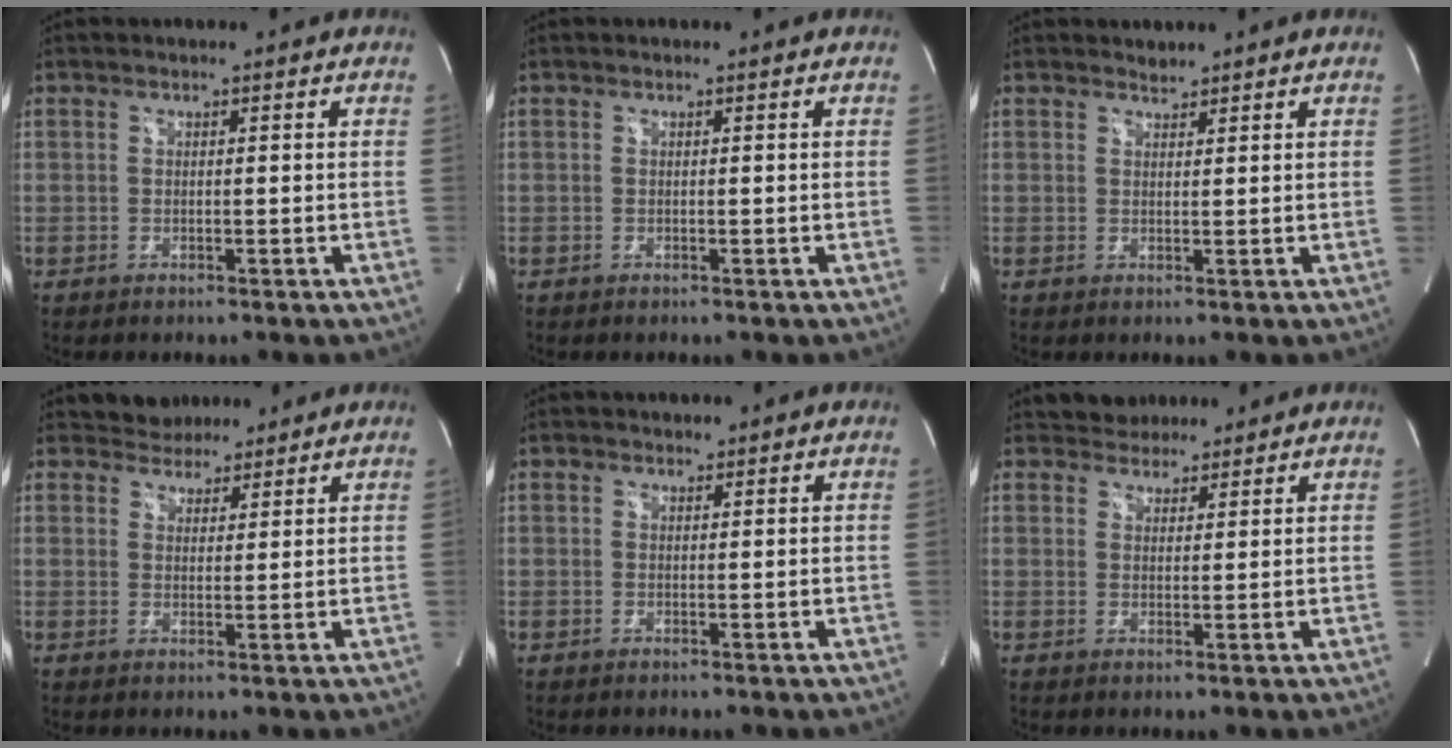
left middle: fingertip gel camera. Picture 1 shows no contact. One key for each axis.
{"total": 0.0}
{"total": 1.1, "fx": 1.1, "fy": 0.3, "fz": -0.1, "tx": -0.003, "ty": 0.000, "tz": 0.018}
{"total": 4.2, "fx": 3.7, "fy": 1.9, "fz": 0.0, "tx": 0.001, "ty": 0.010, "tz": 0.057}
{"total": 0.8, "fx": 0.6, "fy": 0.5, "fz": 0.0, "tx": 0.002, "ty": 0.001, "tz": 0.007}
{"total": 3.9, "fx": 3.4, "fy": 1.9, "fz": 0.0, "tx": 0.002, "ty": 0.013, "tz": 0.053}